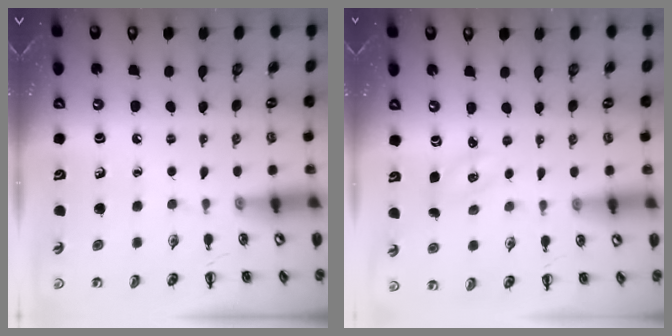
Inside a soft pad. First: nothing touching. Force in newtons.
{"total": 2.1, "press": 2.0, "slide": 0.6}